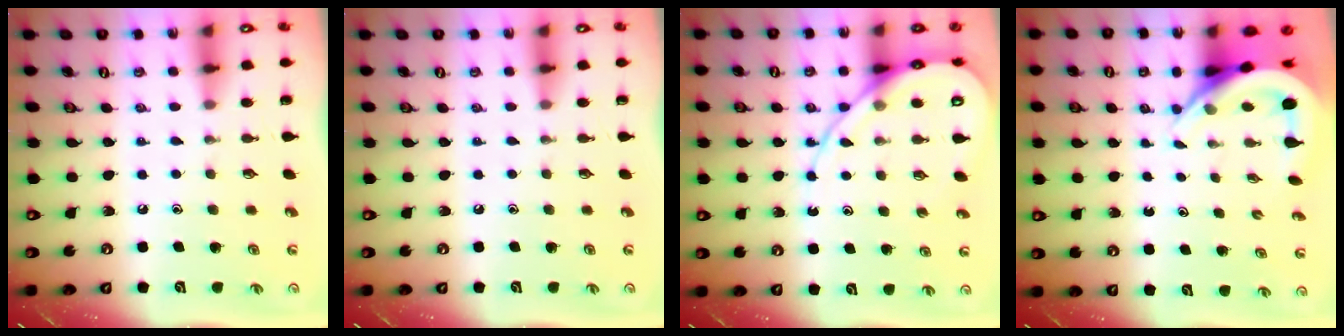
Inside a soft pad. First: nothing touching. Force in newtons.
{"total": 0.0}
{"total": 11.5, "press": 11.5, "slide": 1.2}
{"total": 7.5, "press": 7.5, "slide": 1.1}